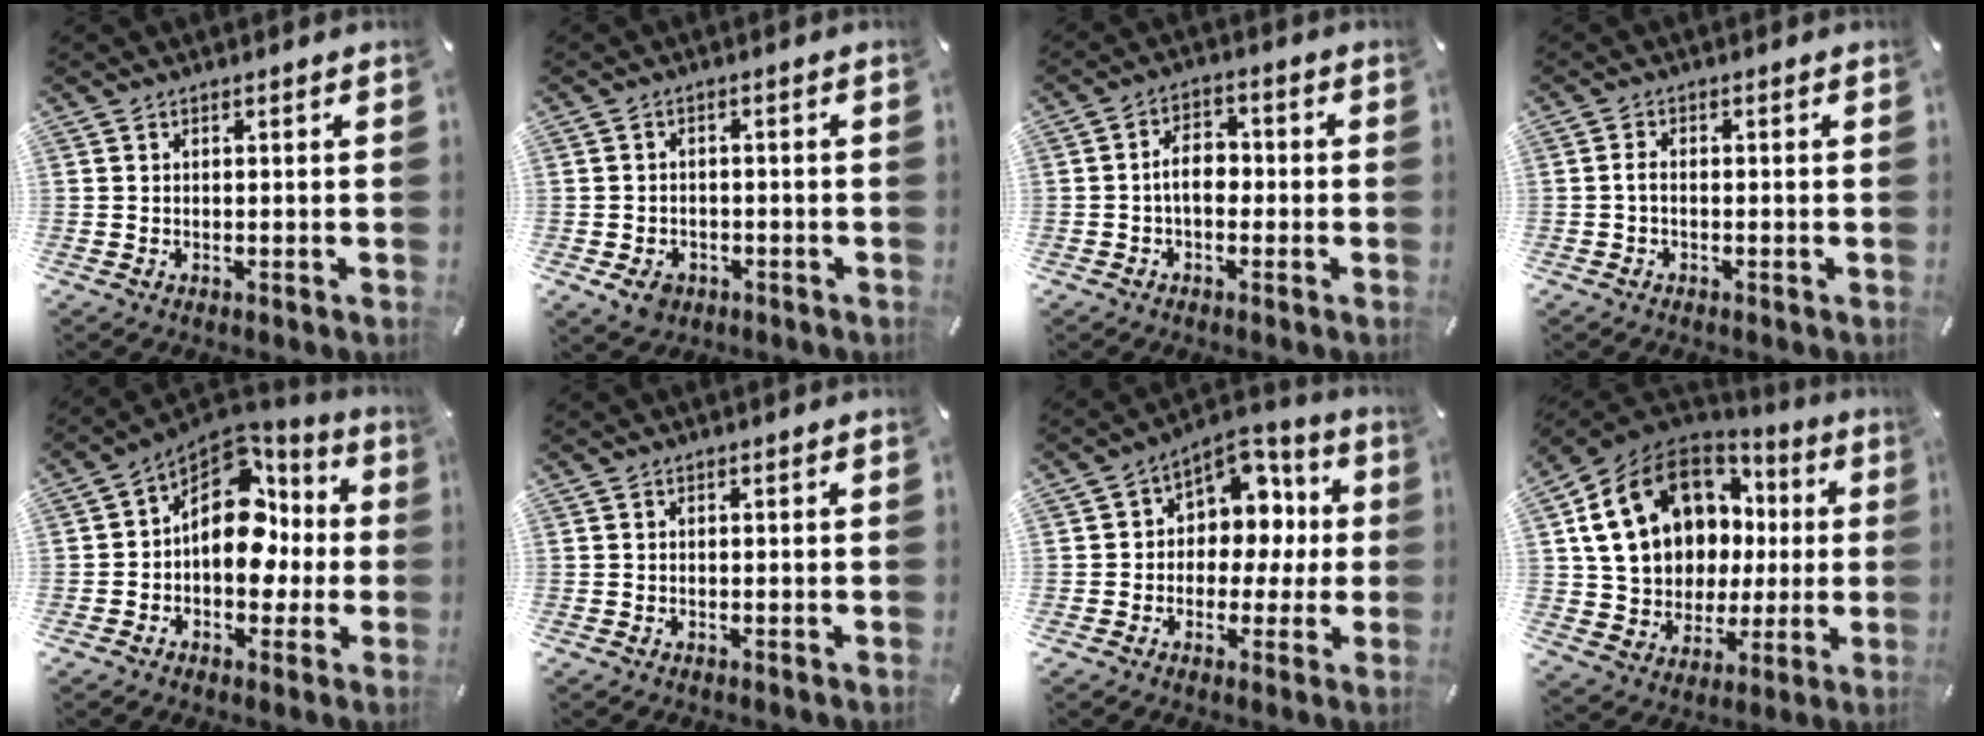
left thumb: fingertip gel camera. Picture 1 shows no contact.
{"total": 4.6, "force": [-2.4, 3.4, 2.0], "torque": [-0.035, 0.007, -0.047]}
{"total": 6.3, "force": [-1.1, 3.9, 4.9], "torque": [-0.100, 0.011, -0.023]}
{"total": 1.6, "force": [-0.7, 0.6, 1.3], "torque": [-0.026, 0.004, -0.014]}
{"total": 16.4, "force": [1.4, 11.8, 11.2], "torque": [-0.165, -0.010, 0.024]}
{"total": 0.0}
{"total": 9.7, "force": [1.8, 8.6, 4.2], "torque": [-0.048, -0.021, 0.036]}
{"total": 18.4, "force": [6.6, 14.2, 9.6], "torque": [-0.181, -0.032, 0.141]}